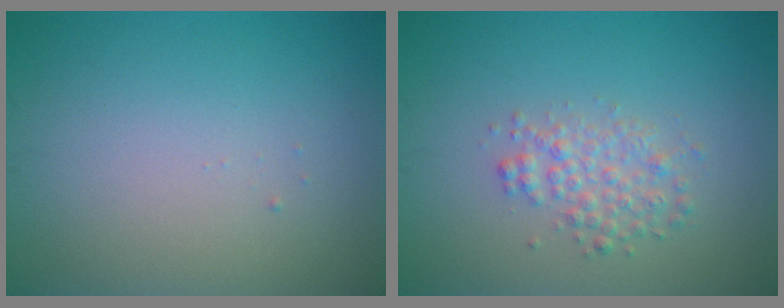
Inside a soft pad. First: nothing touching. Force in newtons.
{"total": 2.5, "press": 2.5, "slide": 0.1}